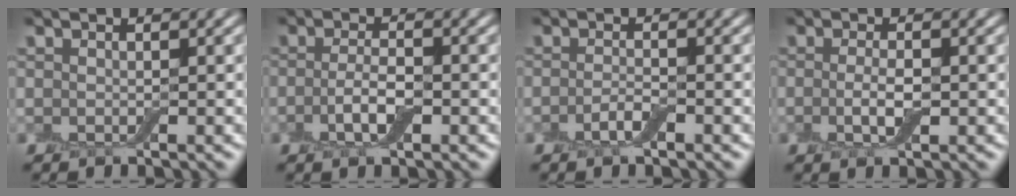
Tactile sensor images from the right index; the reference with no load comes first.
{"total": 2.6, "force": [-0.8, 0.9, 2.4], "torque": [-0.049, 0.000, -0.019]}
{"total": 1.6, "force": [-0.8, 0.4, 1.3], "torque": [-0.027, 0.002, -0.021]}
{"total": 2.3, "force": [-0.3, 0.8, 2.2], "torque": [-0.047, -0.005, -0.010]}